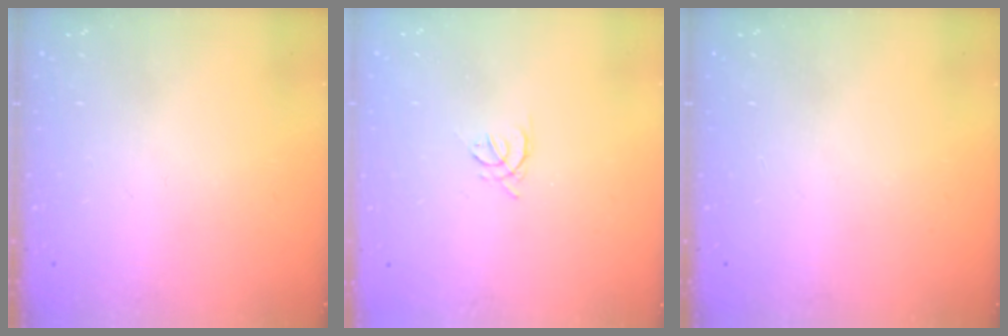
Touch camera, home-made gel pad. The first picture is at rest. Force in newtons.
{"total": 2.4, "press": 2.3, "slide": 0.6}
{"total": 0.0}